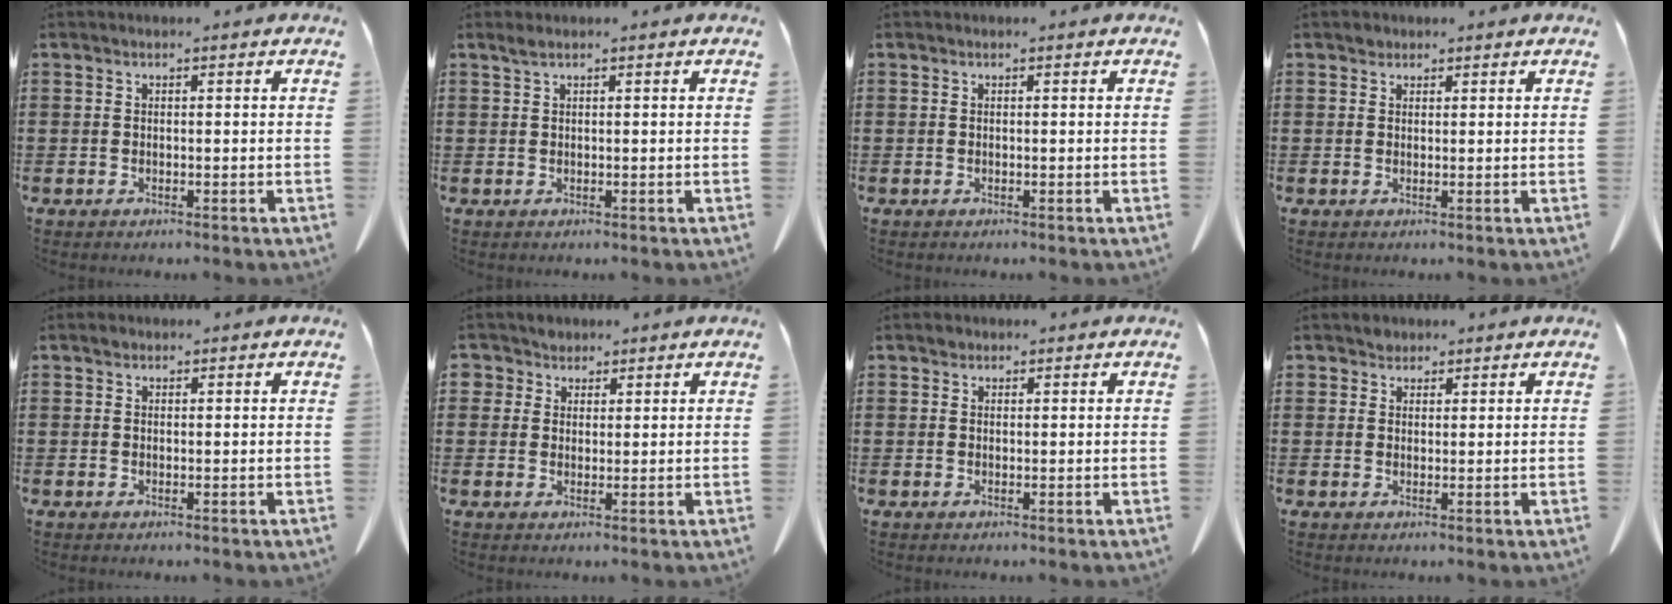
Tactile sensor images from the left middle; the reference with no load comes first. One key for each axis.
{"total": 0.9, "fx": 0.6, "fy": 0.0, "fz": 0.7, "tx": -0.015, "ty": -0.001, "tz": 0.012}
{"total": 0.0}
{"total": 1.1, "fx": 0.9, "fy": 0.7, "fz": 0.1, "tx": -0.004, "ty": 0.000, "tz": 0.018}
{"total": 0.6, "fx": 0.4, "fy": 0.4, "fz": 0.2, "tx": -0.005, "ty": 0.002, "tz": 0.008}
{"total": 2.9, "fx": 2.1, "fy": 2.0, "fz": 0.1, "tx": -0.014, "ty": 0.008, "tz": 0.041}
{"total": 0.9, "fx": 0.7, "fy": 0.5, "fz": 0.1, "tx": 0.003, "ty": -0.001, "tz": 0.012}
{"total": 1.8, "fx": 1.6, "fy": 0.8, "fz": 0.0, "tx": -0.005, "ty": 0.001, "tz": 0.033}